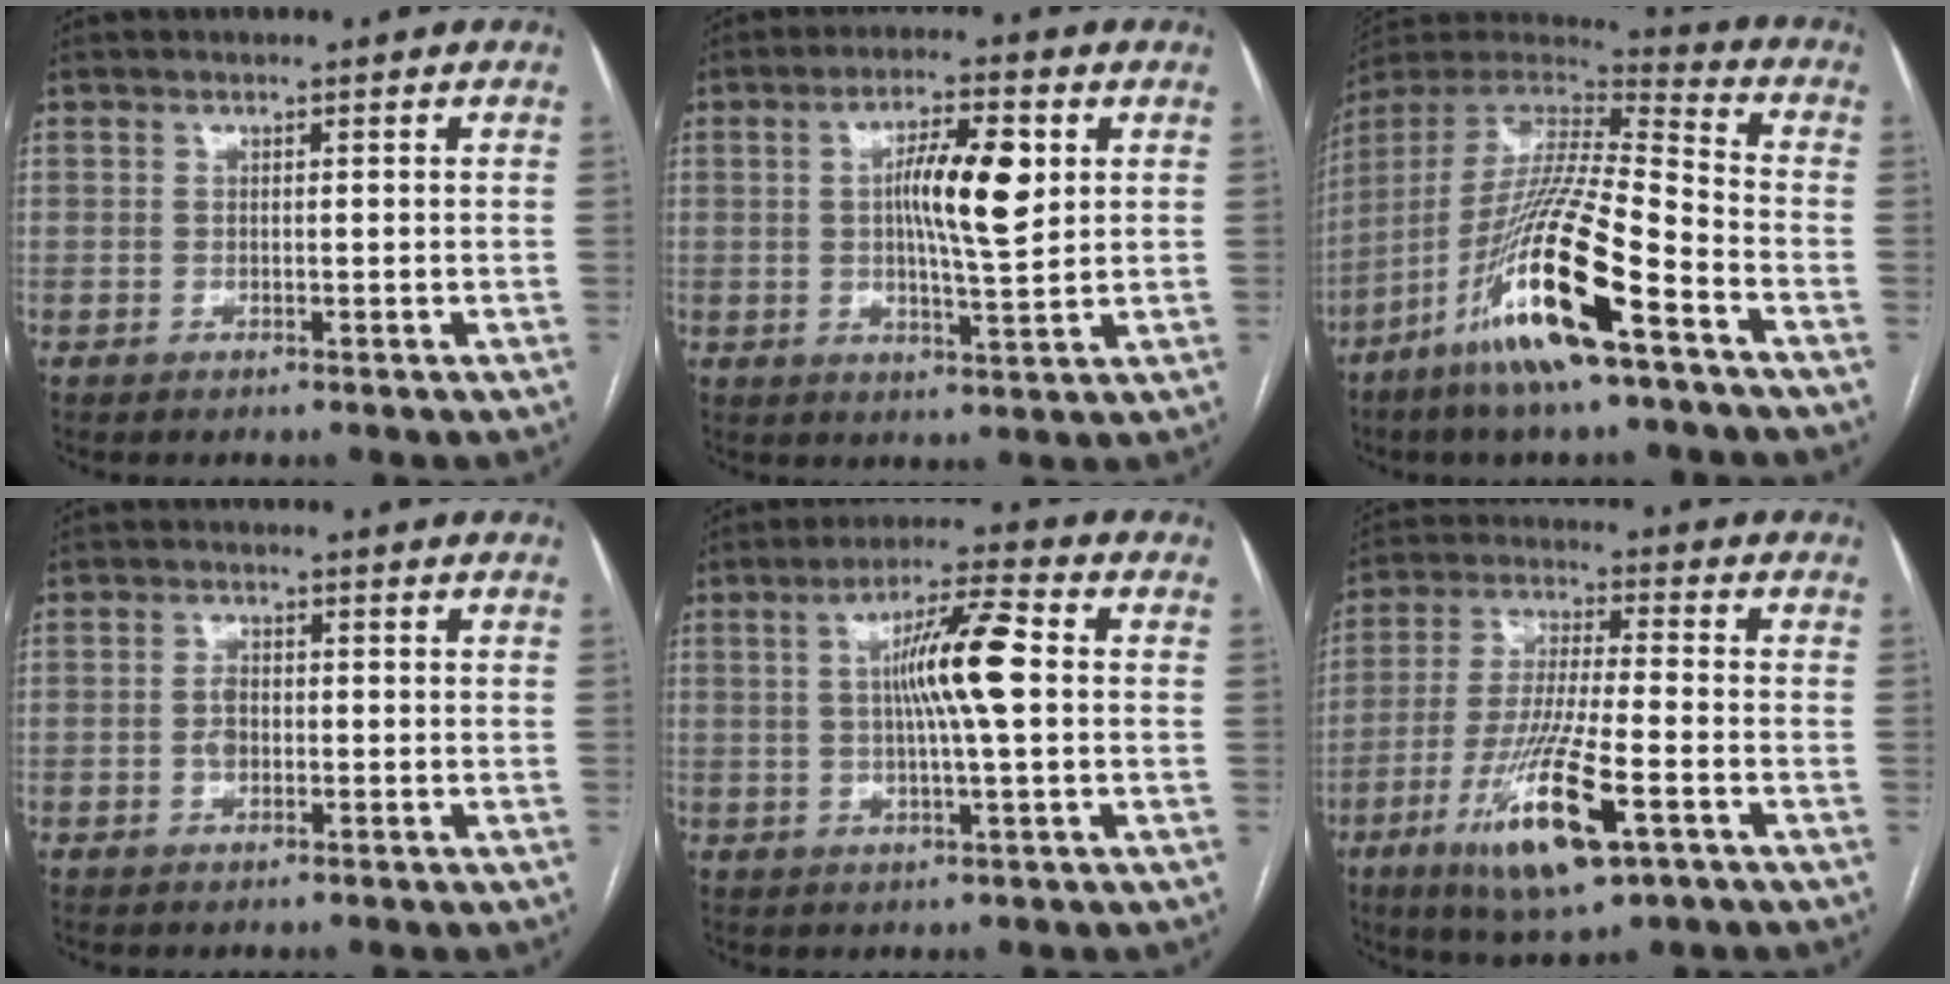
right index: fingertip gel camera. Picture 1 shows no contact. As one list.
[{"total": 9.1, "force": [1.9, 1.5, 8.8], "torque": [-0.151, 0.007, 0.032]}, {"total": 20.7, "force": [-10.5, 1.9, 17.8], "torque": [-0.378, -0.042, -0.201]}, {"total": 2.5, "force": [-0.5, 1.7, 1.8], "torque": [-0.035, 0.005, -0.010]}, {"total": 9.5, "force": [1.0, 0.4, 9.5], "torque": [-0.166, 0.010, 0.014]}, {"total": 14.9, "force": [-6.7, 2.1, 13.1], "torque": [-0.255, -0.026, -0.114]}]